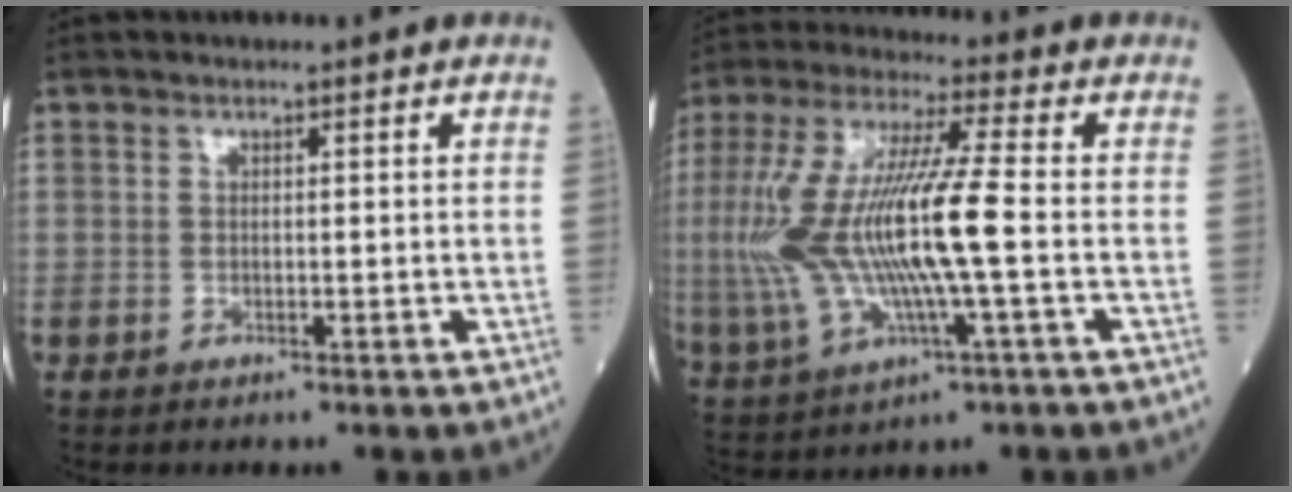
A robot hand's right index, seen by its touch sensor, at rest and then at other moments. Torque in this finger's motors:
{"motor_torque": [1.39, -0.75, 1.06, 0.21]}